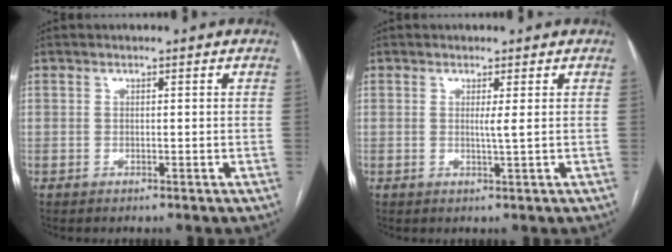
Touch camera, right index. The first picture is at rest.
{"total": 1.3, "force": [0.3, -0.4, 1.2], "torque": [-0.026, -0.005, 0.006]}